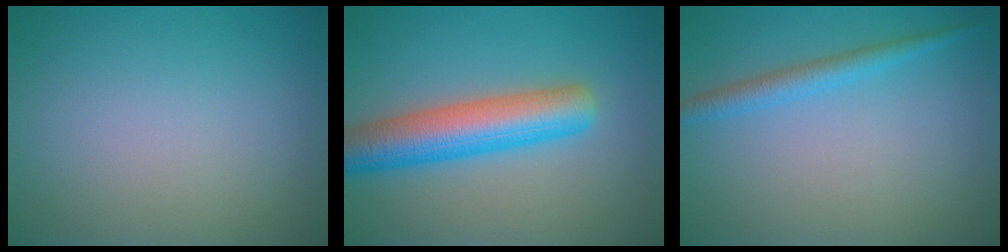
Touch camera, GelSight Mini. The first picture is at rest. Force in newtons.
{"total": 6.9, "press": 6.9, "slide": 0.4}
{"total": 2.1, "press": 2.1, "slide": 0.1}